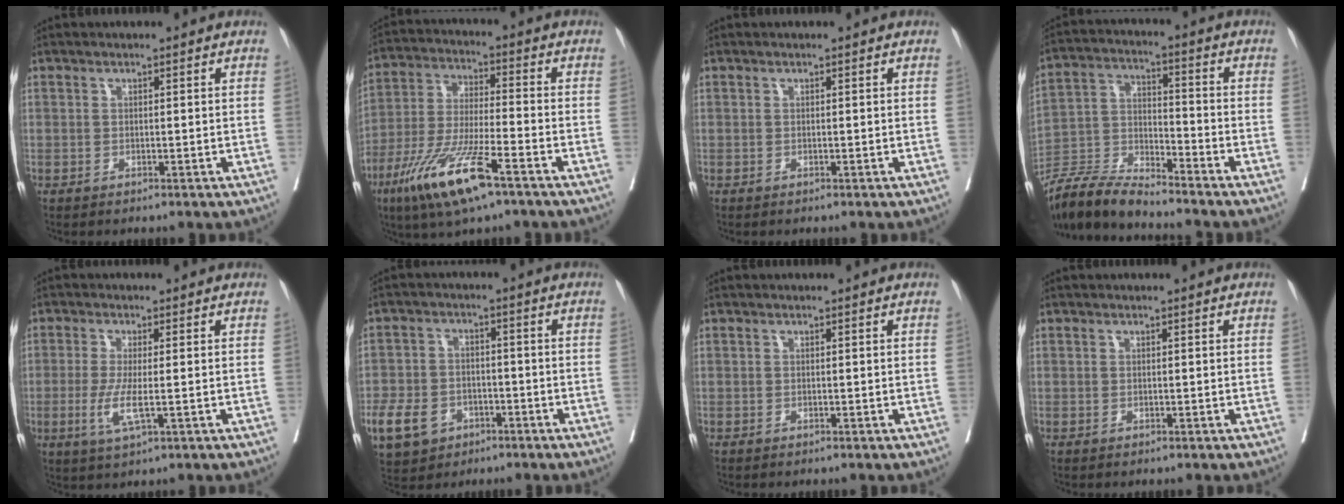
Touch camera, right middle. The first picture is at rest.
{"total": 13.9, "force": [-8.0, 1.8, 11.2], "torque": [-0.227, -0.029, -0.148]}
{"total": 0.0}
{"total": 9.7, "force": [-9.3, 0.2, 2.8], "torque": [-0.052, -0.003, -0.180]}
{"total": 4.8, "force": [-1.0, 0.6, 4.6], "torque": [-0.100, -0.011, -0.018]}
{"total": 10.3, "force": [-4.8, 7.9, 4.6], "torque": [-0.119, 0.005, -0.074]}
{"total": 0.0}
{"total": 0.0}